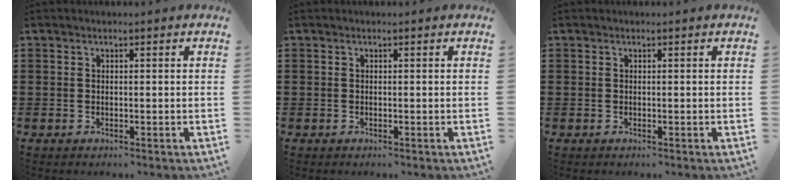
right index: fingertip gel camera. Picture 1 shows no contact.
{"total": 0.0}
{"total": 0.0}